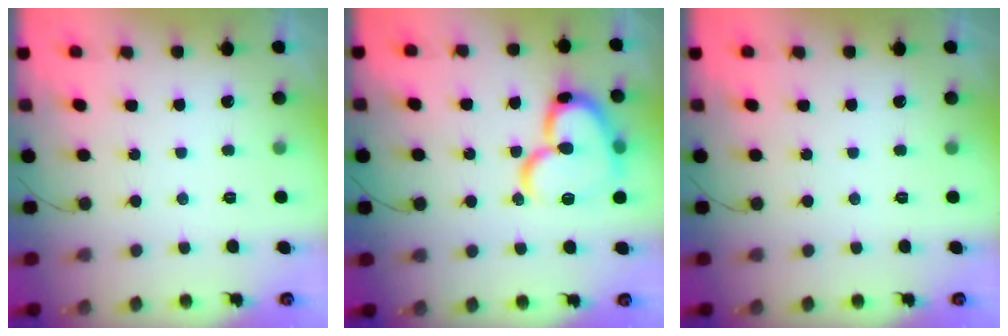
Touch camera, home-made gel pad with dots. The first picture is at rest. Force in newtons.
{"total": 19.7, "press": 19.5, "slide": 2.2}
{"total": 0.0}